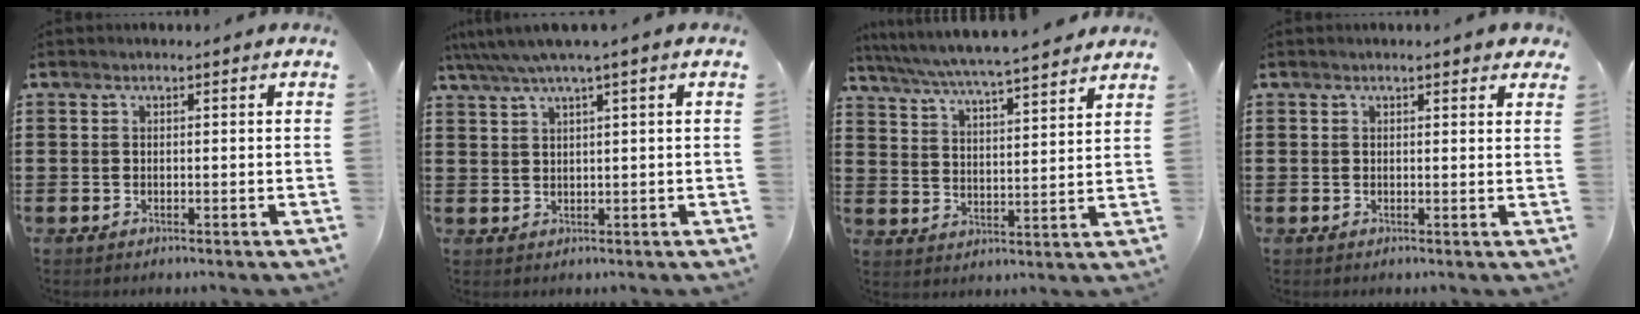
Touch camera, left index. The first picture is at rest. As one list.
[{"total": 3.0, "force": [1.5, -0.3, 2.5], "torque": [-0.051, 0.000, 0.026]}, {"total": 5.1, "force": [4.8, -0.5, 1.7], "torque": [-0.055, -0.036, 0.079]}, {"total": 1.5, "force": [1.2, 0.3, 0.9], "torque": [-0.021, 0.004, 0.022]}]